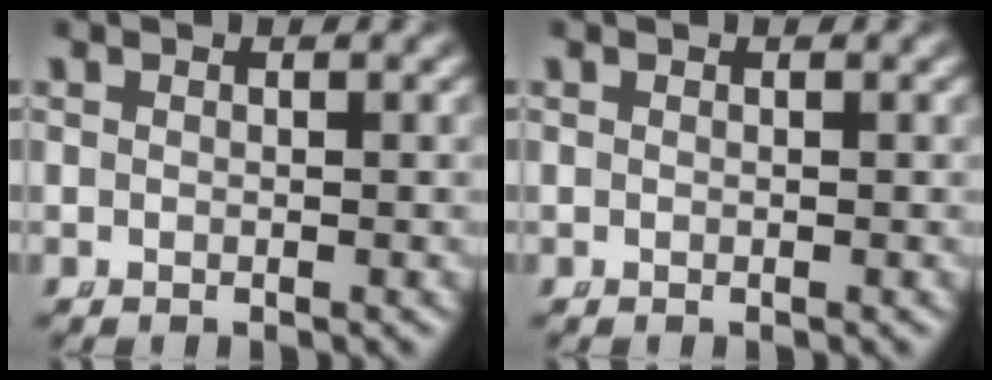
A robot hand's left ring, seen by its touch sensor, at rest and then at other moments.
{"total": 0.0}